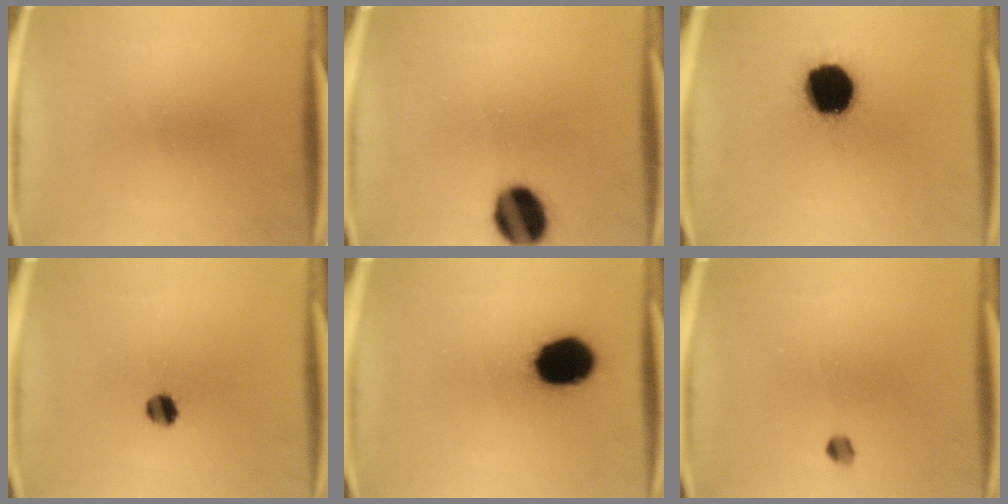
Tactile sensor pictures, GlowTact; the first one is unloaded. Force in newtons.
{"total": 12.7}
{"total": 19.1}
{"total": 3.8}
{"total": 15.9}
{"total": 1.7}